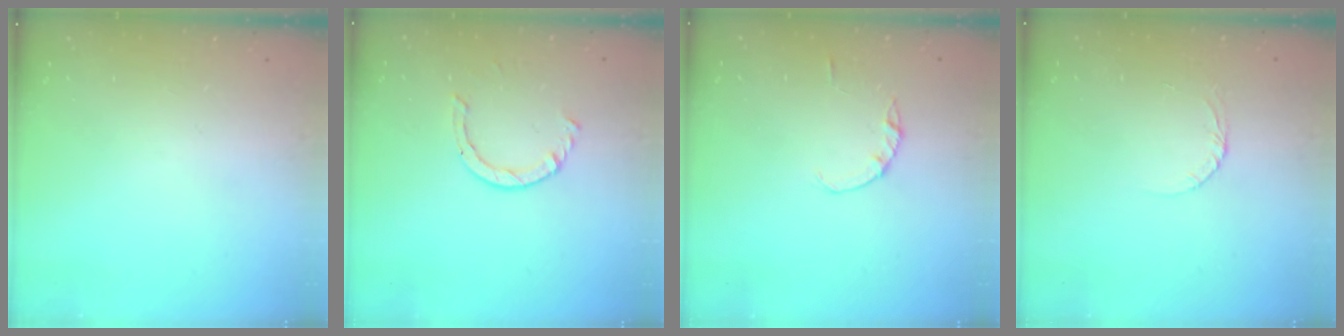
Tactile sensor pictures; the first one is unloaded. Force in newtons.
{"total": 2.3, "press": 2.3, "slide": 0.2}
{"total": 1.0, "press": 1.0, "slide": 0.2}
{"total": 3.5, "press": 3.5, "slide": 0.3}